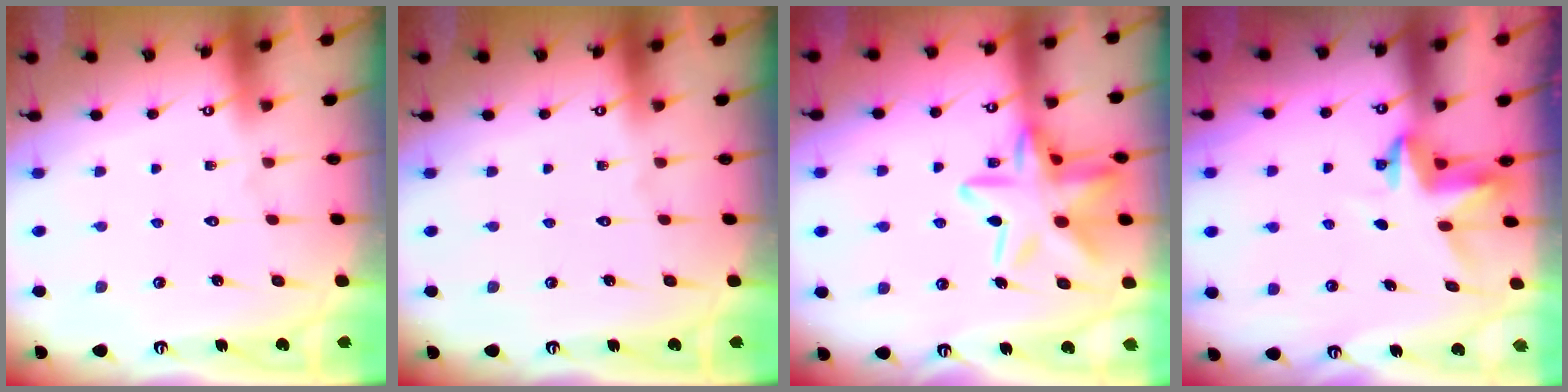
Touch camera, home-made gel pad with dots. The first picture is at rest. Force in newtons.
{"total": 0.0}
{"total": 18.2, "press": 18.1, "slide": 1.3}
{"total": 3.9, "press": 3.9, "slide": 0.4}